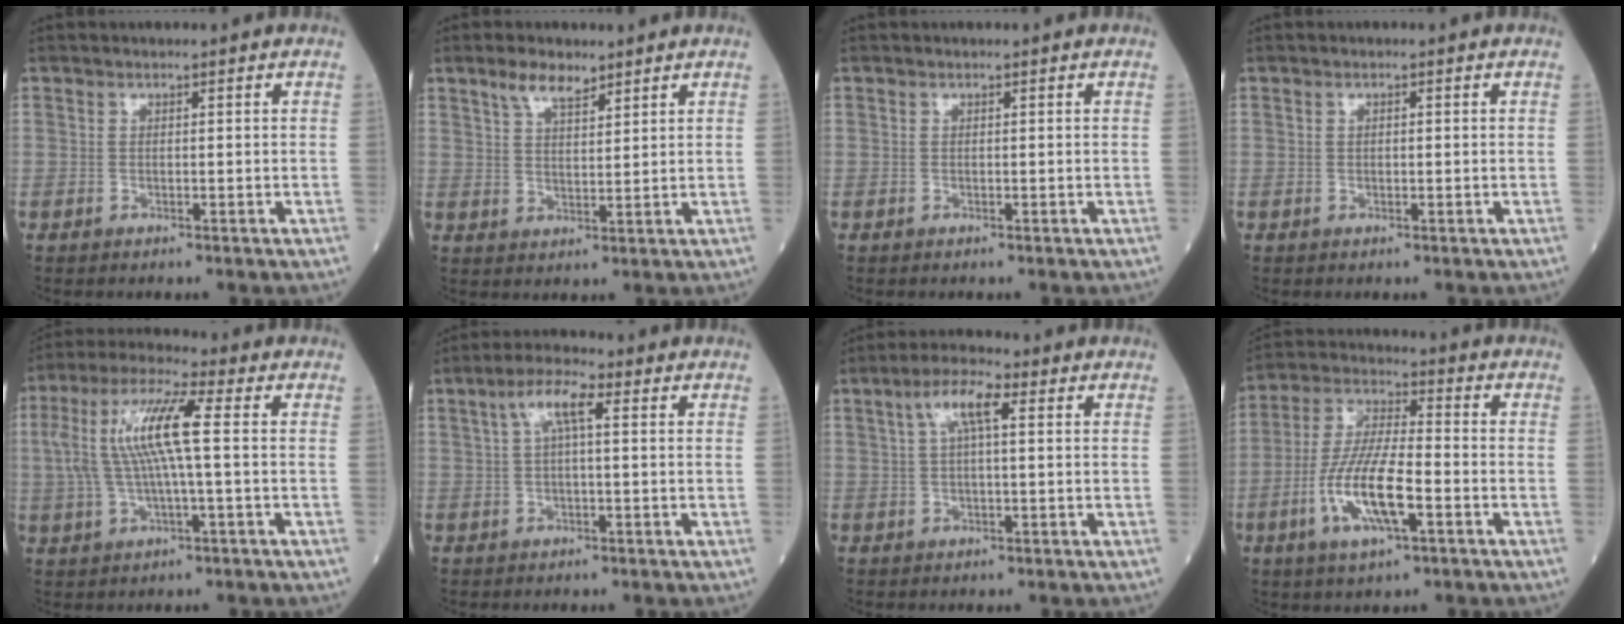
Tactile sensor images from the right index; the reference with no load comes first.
{"total": 4.6, "force": [3.4, 1.5, 2.7], "torque": [-0.057, 0.008, 0.067]}
{"total": 0.0}
{"total": 0.6, "force": [0.1, 0.2, 0.5], "torque": [-0.012, 0.001, 0.005]}
{"total": 10.9, "force": [1.1, 1.4, 10.8], "torque": [-0.230, 0.027, 0.020]}
{"total": 5.1, "force": [1.4, 0.9, 4.8], "torque": [-0.098, 0.021, 0.030]}
{"total": 5.6, "force": [1.8, 1.1, 5.1], "torque": [-0.104, 0.021, 0.035]}
{"total": 12.1, "force": [-4.0, 2.6, 11.1], "torque": [-0.229, -0.004, -0.073]}